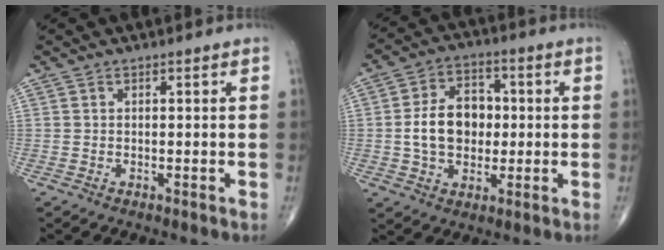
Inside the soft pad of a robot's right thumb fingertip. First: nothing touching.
{"total": 11.2, "force": [-0.1, 8.0, 7.8], "torque": [-0.111, 0.016, -0.006]}